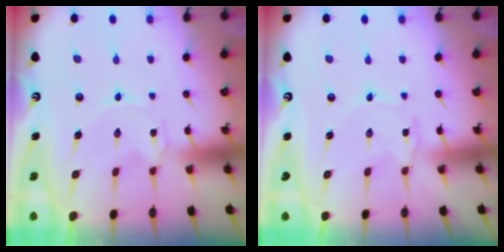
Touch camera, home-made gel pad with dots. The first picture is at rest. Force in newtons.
{"total": 1.8, "press": 1.8, "slide": 0.3}